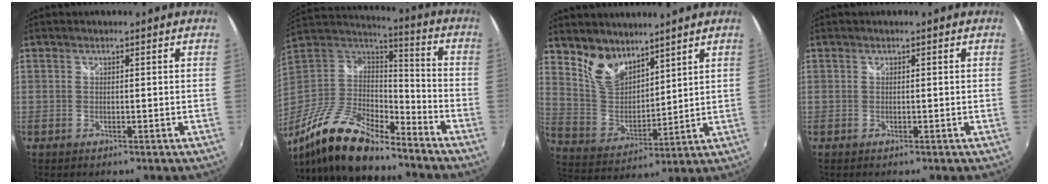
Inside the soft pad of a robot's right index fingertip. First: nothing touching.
{"total": 19.5, "force": [-14.7, 6.6, 11.0], "torque": [-0.238, -0.027, -0.272]}
{"total": 9.4, "force": [7.2, 4.7, 3.8], "torque": [-0.074, 0.002, 0.151]}
{"total": 0.0}